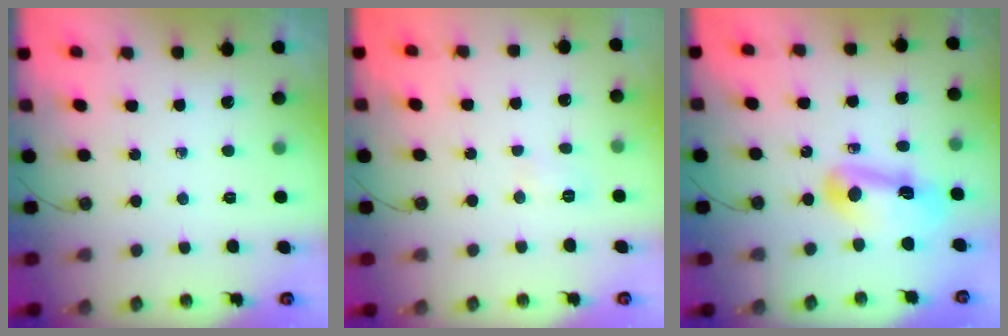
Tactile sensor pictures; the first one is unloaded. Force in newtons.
{"total": 3.5, "press": 3.4, "slide": 1.0}
{"total": 12.7, "press": 12.6, "slide": 1.5}